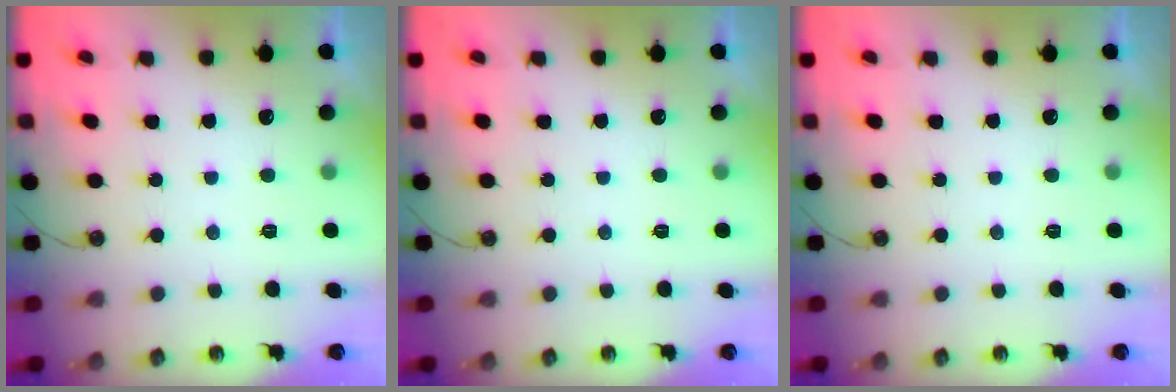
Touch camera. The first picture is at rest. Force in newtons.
{"total": 0.0}
{"total": 0.0}